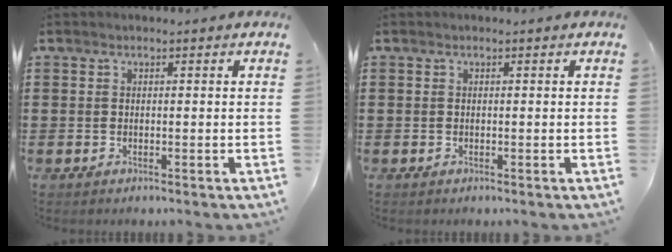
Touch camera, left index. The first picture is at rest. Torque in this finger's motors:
{"motor_torque": [0.11, 0.13, 0.00, 0.00]}